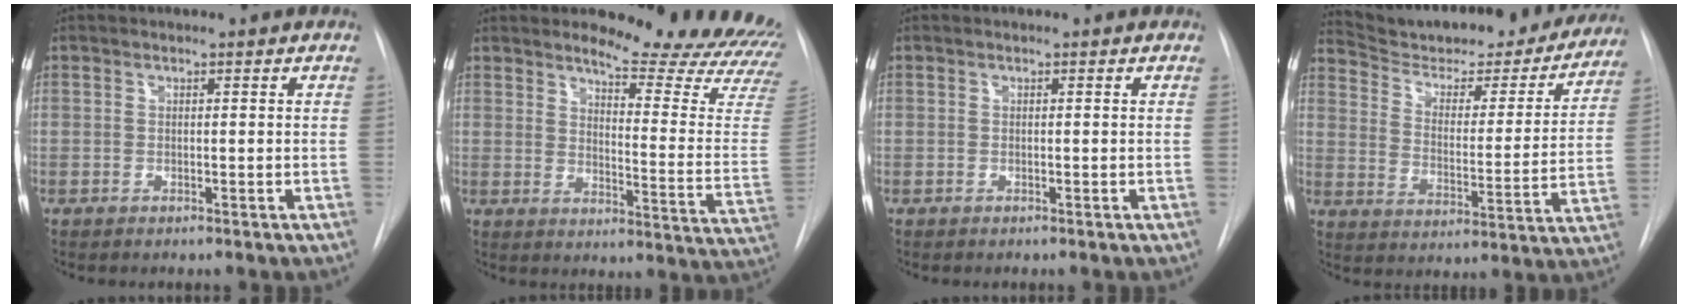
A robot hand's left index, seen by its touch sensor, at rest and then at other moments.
{"total": 19.3, "force": [18.3, 1.1, 6.0], "torque": [-0.075, -0.148, 0.203]}
{"total": 0.0}
{"total": 26.5, "force": [24.2, 5.7, 9.1], "torque": [-0.132, -0.047, 0.319]}